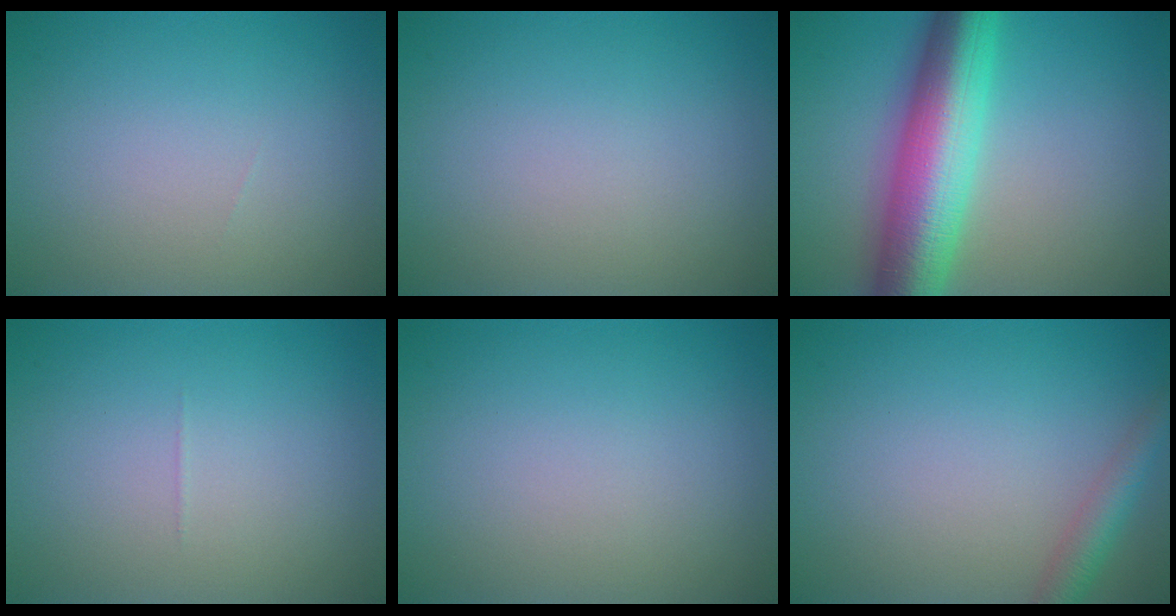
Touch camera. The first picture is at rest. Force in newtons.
{"total": 0.0}
{"total": 10.5, "press": 10.5, "slide": 0.0}
{"total": 0.0}
{"total": 0.0}
{"total": 2.5, "press": 2.5, "slide": 0.1}